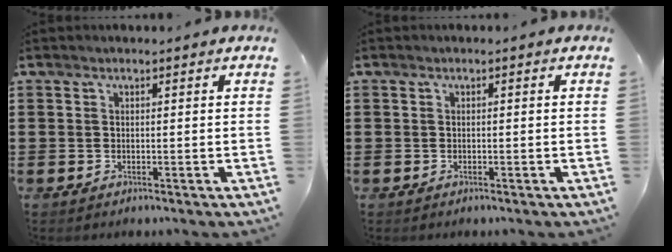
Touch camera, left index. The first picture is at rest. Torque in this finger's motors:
{"motor_torque": [0.12, -0.03, 0.00, 0.00]}